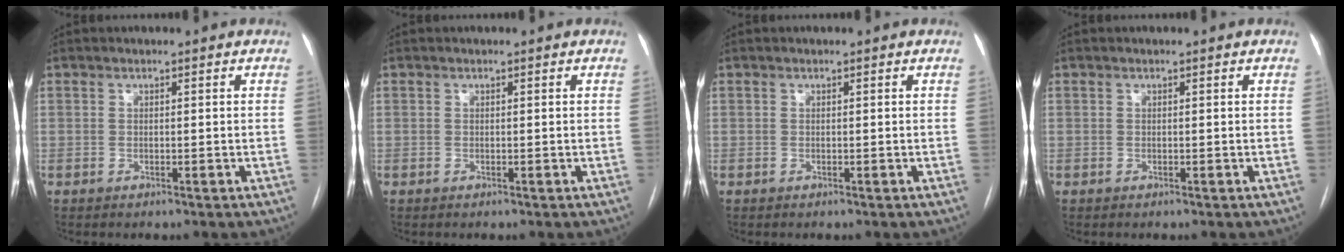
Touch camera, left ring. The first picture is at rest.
{"total": 0.0}
{"total": 0.0}
{"total": 0.0}